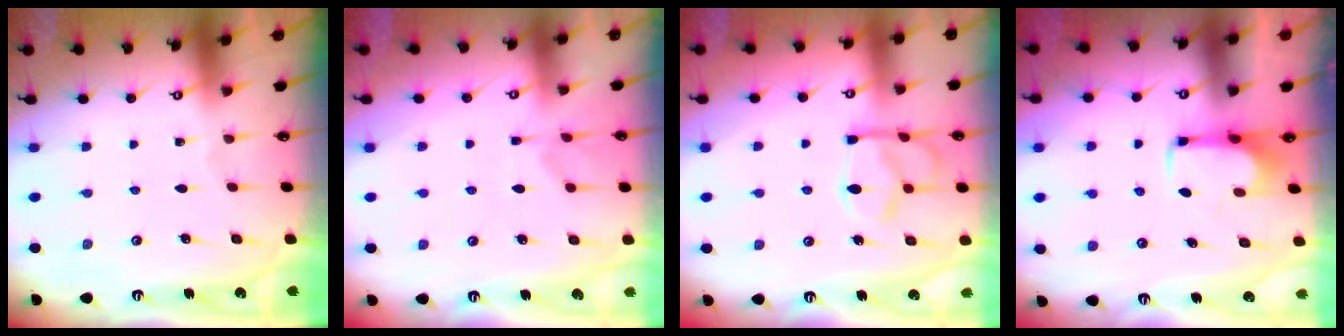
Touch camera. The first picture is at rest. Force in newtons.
{"total": 1.6, "press": 0.9, "slide": 1.3}
{"total": 13.0, "press": 12.9, "slide": 1.4}
{"total": 2.0, "press": 2.0, "slide": 0.2}